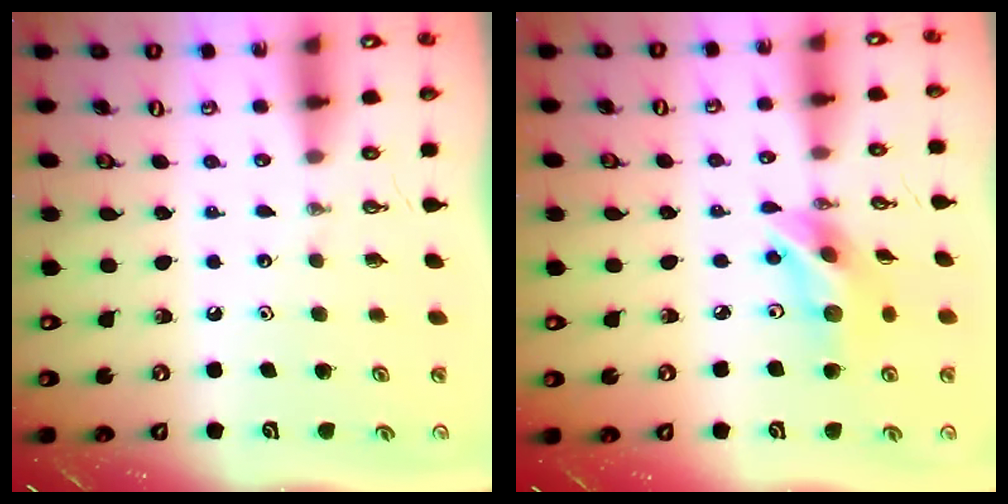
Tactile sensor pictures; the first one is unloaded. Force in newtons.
{"total": 13.4, "press": 13.0, "slide": 3.3}